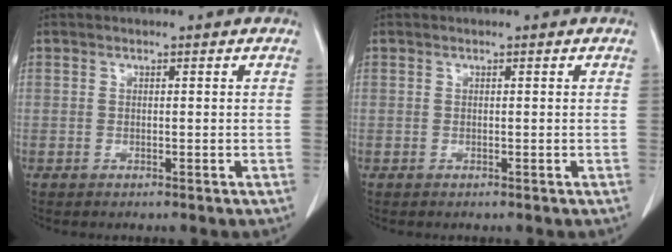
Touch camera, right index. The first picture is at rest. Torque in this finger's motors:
{"motor_torque": [0.05, -0.03, -0.01, 0.00]}